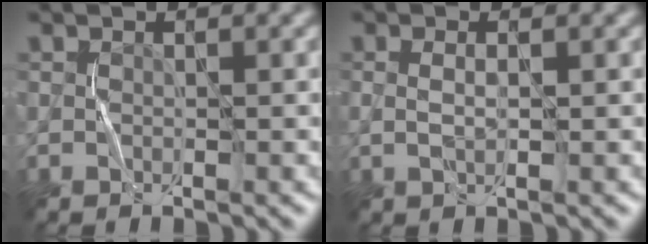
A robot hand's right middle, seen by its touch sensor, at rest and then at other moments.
{"total": 1.0, "force": [0.1, 0.2, 0.9], "torque": [-0.024, 0.000, 0.003]}